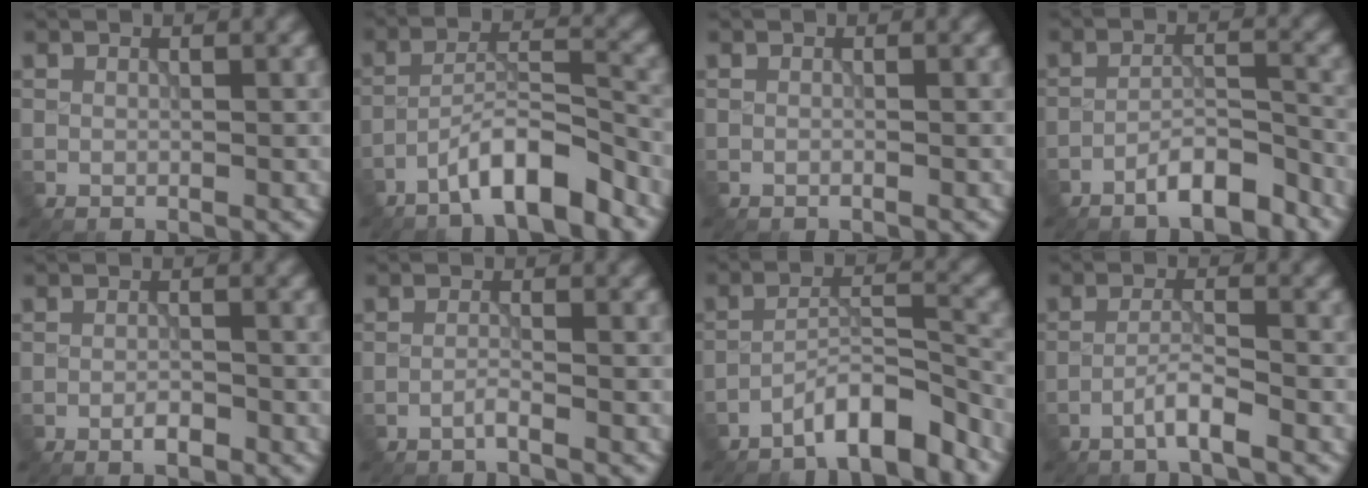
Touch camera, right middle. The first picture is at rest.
{"total": 6.0, "force": [-4.3, 1.1, 4.0], "torque": [-0.065, 0.010, -0.079]}
{"total": 0.0}
{"total": 4.7, "force": [-3.6, 1.0, 2.8], "torque": [-0.044, 0.010, -0.064]}
{"total": 1.5, "force": [-0.9, 0.4, 1.1], "torque": [-0.019, 0.001, -0.018]}
{"total": 1.0, "force": [-0.7, 0.0, 0.6], "torque": [-0.009, 0.006, -0.020]}
{"total": 5.7, "force": [-4.6, 1.0, 3.1], "torque": [-0.047, 0.010, -0.082]}
{"total": 2.6, "force": [-1.6, 0.1, 2.0], "torque": [-0.036, 0.009, -0.039]}